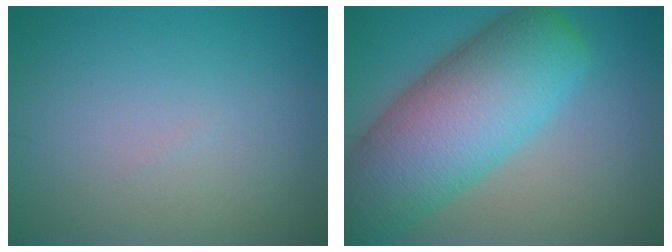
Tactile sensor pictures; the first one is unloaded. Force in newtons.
{"total": 12.2, "press": 12.2, "slide": 0.6}